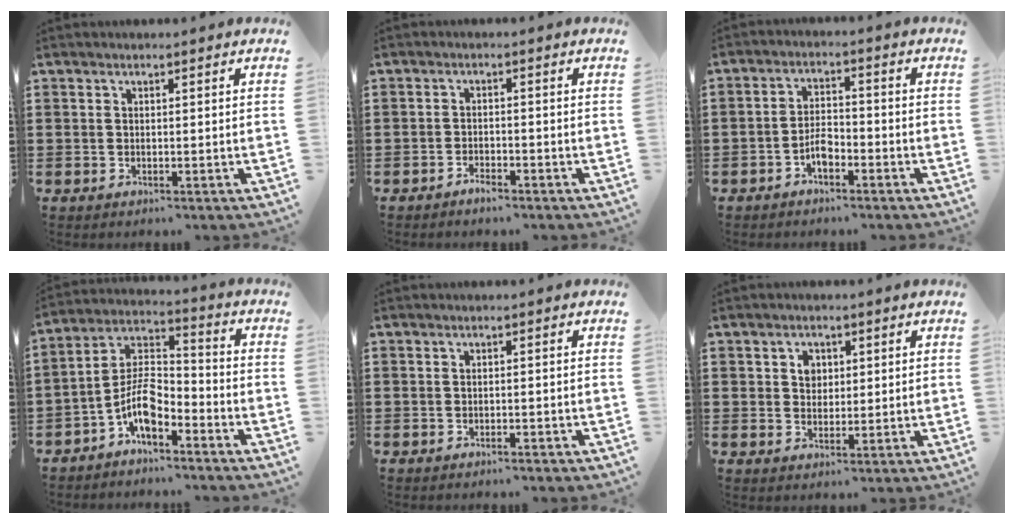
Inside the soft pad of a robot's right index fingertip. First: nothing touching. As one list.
[{"total": 1.6, "force": [-1.6, 0.3, 0.4], "torque": [-0.013, -0.002, -0.030]}, {"total": 3.8, "force": [-2.2, 1.8, 2.6], "torque": [-0.062, 0.003, -0.046]}, {"total": 7.9, "force": [-4.8, 3.3, 5.4], "torque": [-0.128, -0.007, -0.098]}, {"total": 0.7, "force": [-0.7, 0.0, 0.2], "torque": [-0.006, -0.002, -0.014]}, {"total": 2.4, "force": [0.8, 2.0, 1.1], "torque": [-0.029, 0.012, 0.012]}]